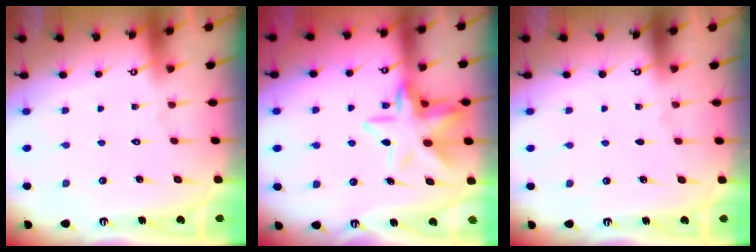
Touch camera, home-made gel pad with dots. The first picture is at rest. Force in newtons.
{"total": 12.3, "press": 12.2, "slide": 1.2}
{"total": 0.0}